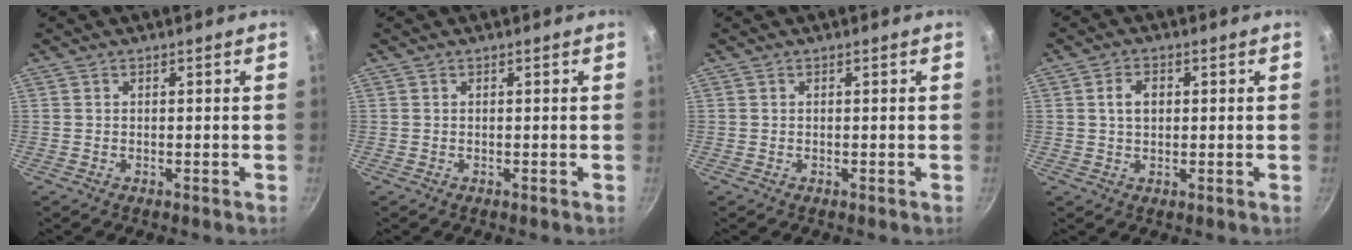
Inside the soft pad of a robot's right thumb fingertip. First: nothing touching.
{"total": 0.0}
{"total": 0.0}
{"total": 3.6, "force": [0.6, 2.5, 2.6], "torque": [-0.032, 0.005, 0.009]}